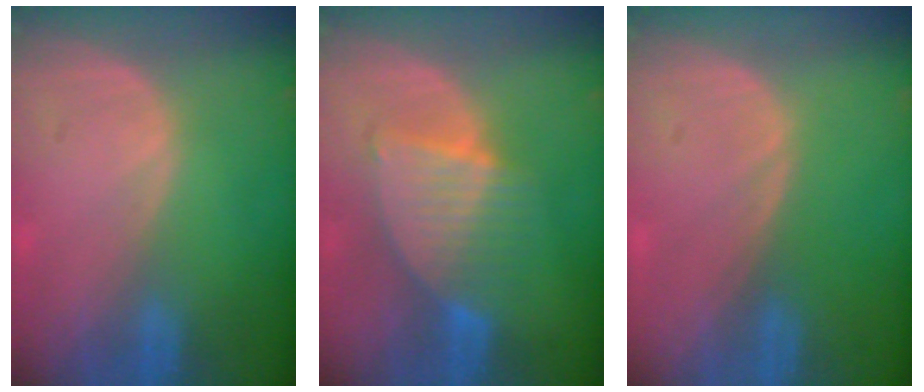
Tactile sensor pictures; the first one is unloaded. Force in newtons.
{"total": 6.8, "press": 6.7, "slide": 1.2}
{"total": 0.0}